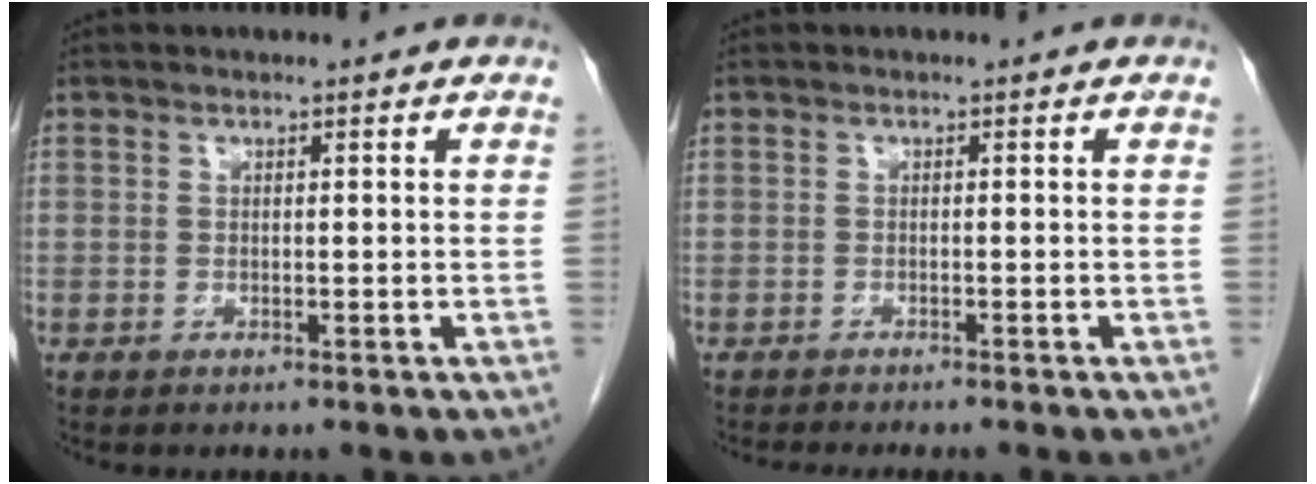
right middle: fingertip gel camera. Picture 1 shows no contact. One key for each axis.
{"total": 5.1, "fx": -4.5, "fy": 0.5, "fz": 2.4, "tx": -0.029, "ty": -0.009, "tz": -0.061}